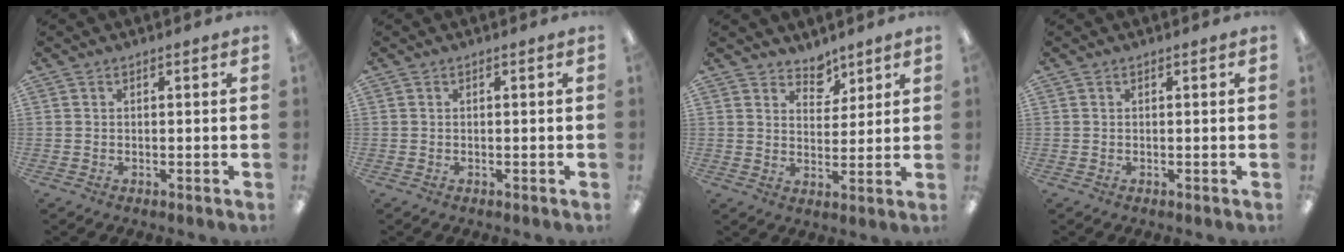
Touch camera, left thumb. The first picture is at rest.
{"total": 0.0}
{"total": 5.5, "force": [4.7, 2.8, 0.6], "torque": [0.003, -0.034, 0.082]}
{"total": 0.0}